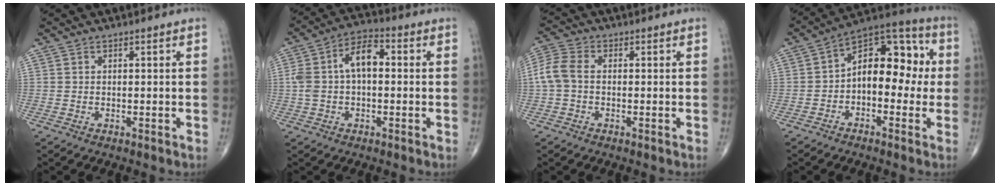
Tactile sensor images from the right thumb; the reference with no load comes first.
{"total": 9.7, "force": [0.7, 5.5, 8.0], "torque": [-0.160, 0.036, 0.008]}
{"total": 5.8, "force": [-0.3, 3.9, 4.3], "torque": [-0.104, 0.016, -0.015]}
{"total": 13.9, "force": [-0.4, 8.4, 11.1], "torque": [-0.118, 0.047, -0.024]}